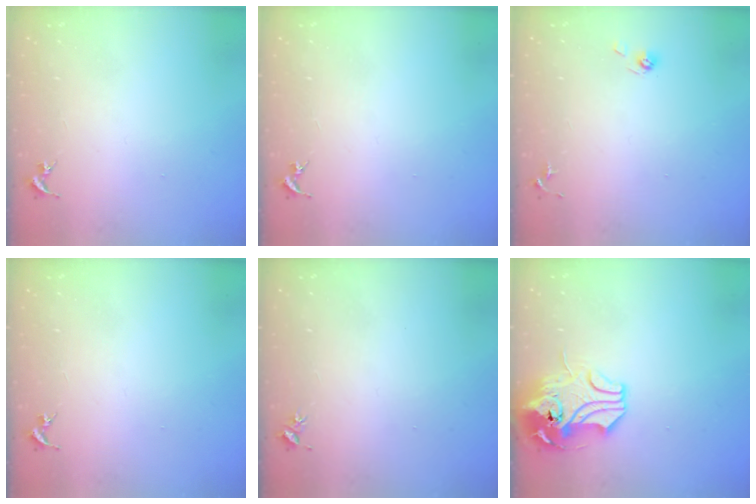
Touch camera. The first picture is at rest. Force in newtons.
{"total": 0.0}
{"total": 3.8, "press": 3.3, "slide": 1.8}
{"total": 0.0}
{"total": 3.1, "press": 3.0, "slide": 0.3}
{"total": 12.0, "press": 11.8, "slide": 2.2}